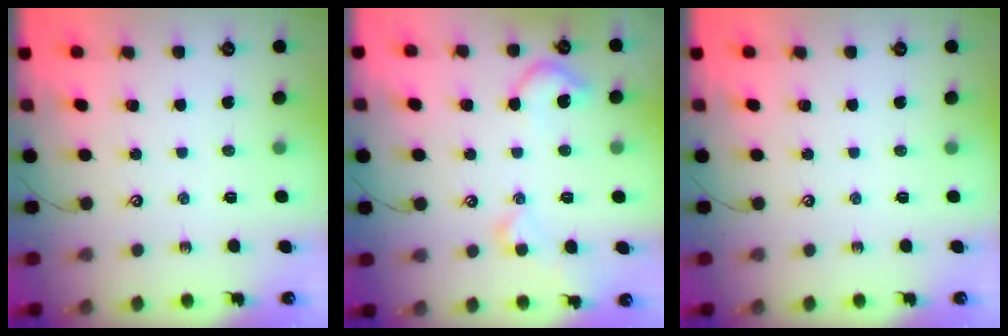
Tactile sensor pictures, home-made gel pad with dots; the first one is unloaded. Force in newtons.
{"total": 4.7, "press": 4.7, "slide": 0.8}
{"total": 0.0}